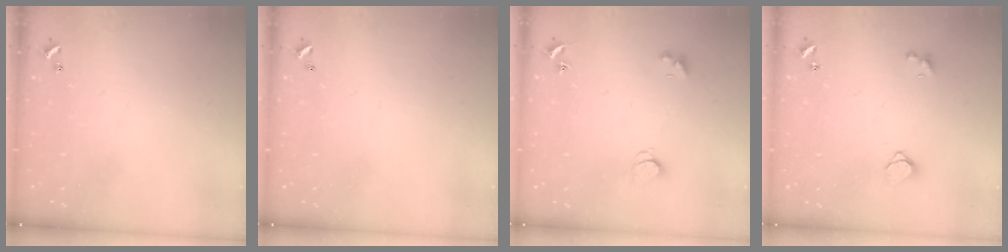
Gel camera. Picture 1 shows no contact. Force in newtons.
{"total": 2.9, "press": 2.9, "slide": 0.1}
{"total": 1.5, "press": 1.4, "slide": 0.4}
{"total": 1.5, "press": 1.4, "slide": 0.4}